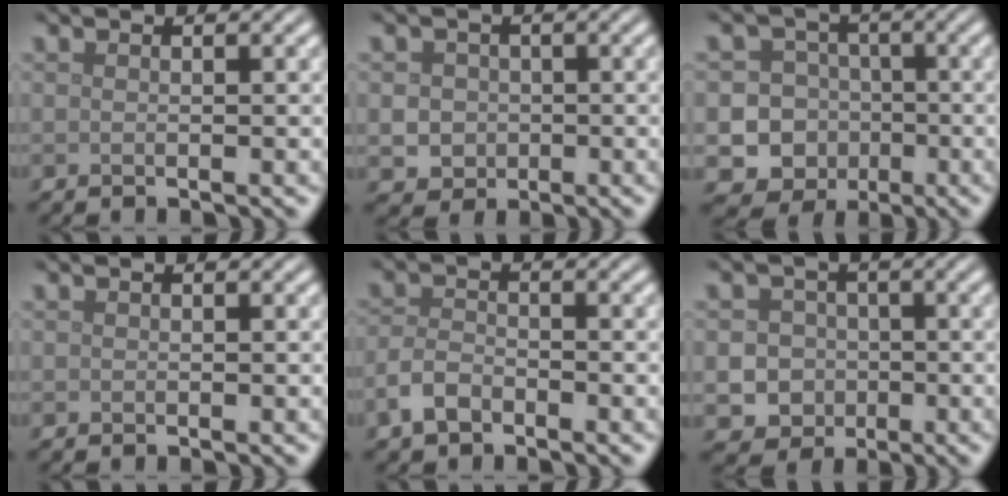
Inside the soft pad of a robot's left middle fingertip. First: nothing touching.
{"total": 3.1, "force": [-0.3, 2.9, 1.0], "torque": [-0.007, 0.000, -0.016]}
{"total": 12.5, "force": [-4.1, 11.5, 2.6], "torque": [-0.047, -0.016, -0.080]}
{"total": 0.0}
{"total": 2.5, "force": [-1.7, 1.3, 1.3], "torque": [-0.026, 0.003, -0.042]}
{"total": 4.4, "force": [-1.2, 4.0, 1.2], "torque": [0.008, 0.003, -0.036]}